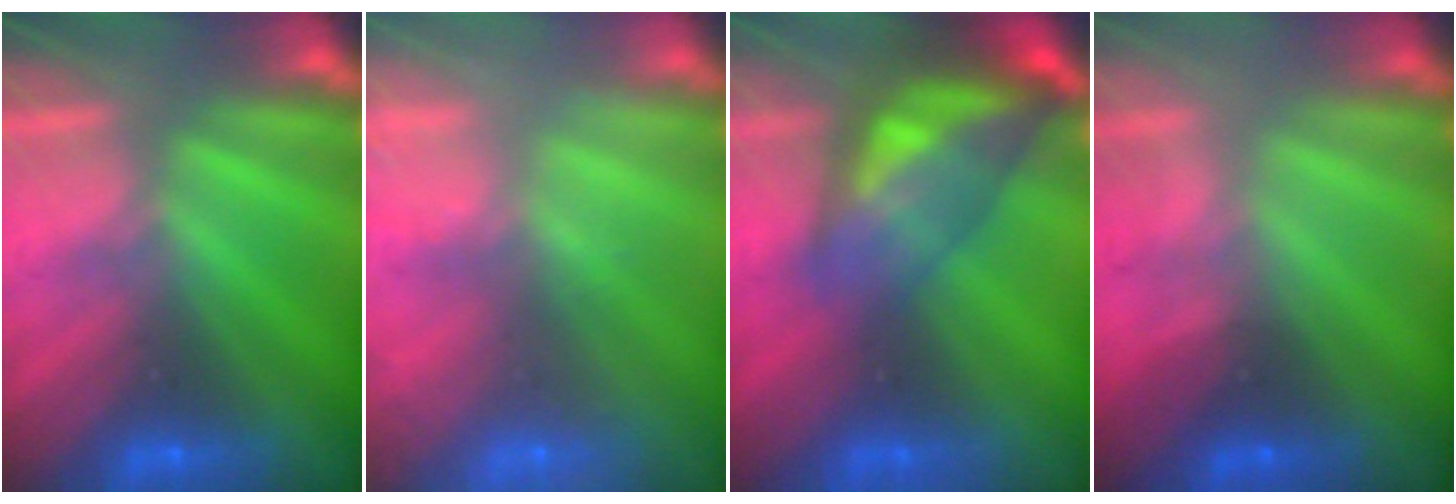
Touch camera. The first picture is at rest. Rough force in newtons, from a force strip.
{"total": 5.8}
{"total": 9.1}
{"total": 1.8}